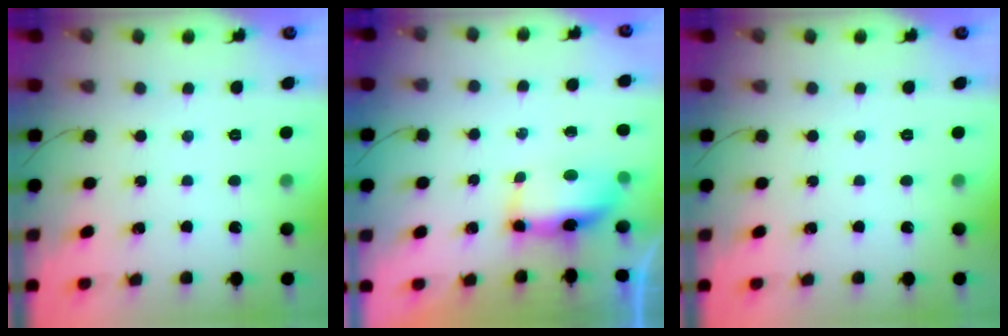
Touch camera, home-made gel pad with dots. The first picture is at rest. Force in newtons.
{"total": 7.4, "press": 7.0, "slide": 2.3}
{"total": 0.0}